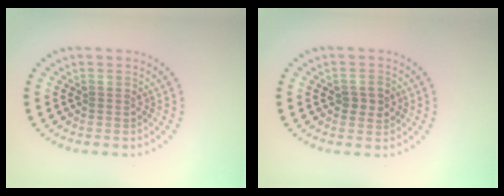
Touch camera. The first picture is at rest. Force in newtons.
{"total": 1.6, "press": 1.6, "slide": 0.1}